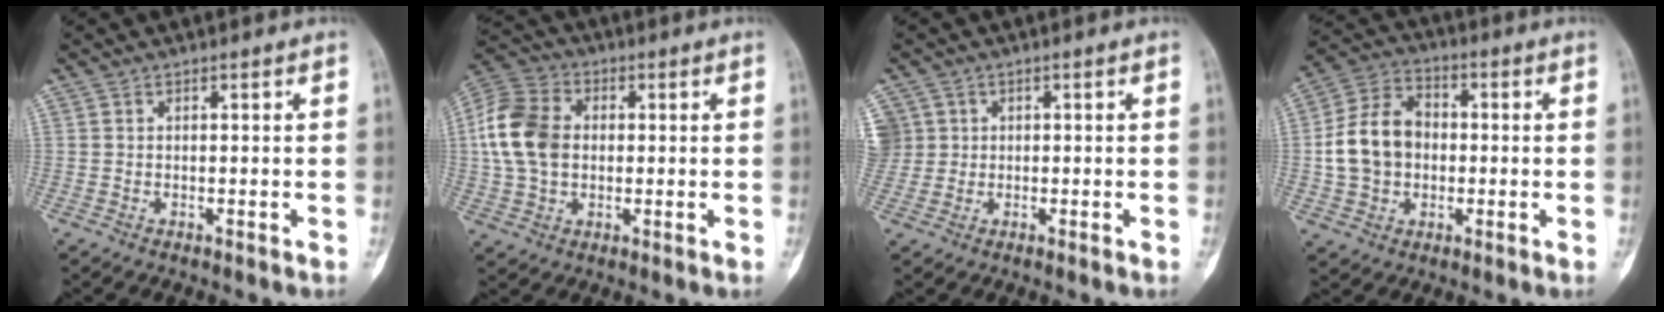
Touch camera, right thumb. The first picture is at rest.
{"total": 12.9, "force": [0.9, 9.4, 8.8], "torque": [-0.167, 0.020, 0.011]}
{"total": 5.4, "force": [1.1, 5.2, 0.7], "torque": [0.002, 0.020, 0.025]}
{"total": 12.7, "force": [-0.5, 9.9, 7.9], "torque": [-0.129, 0.027, -0.014]}